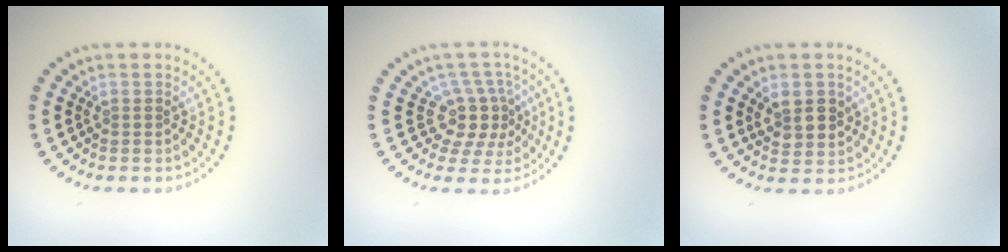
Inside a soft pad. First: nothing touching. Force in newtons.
{"total": 3.5, "press": 2.6, "slide": 2.3}
{"total": 2.6, "press": 2.5, "slide": 0.8}